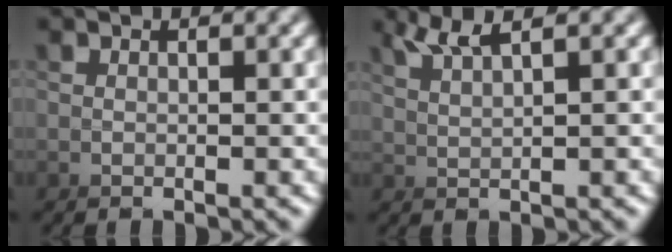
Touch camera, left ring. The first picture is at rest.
{"total": 2.8, "force": [1.6, -2.2, 0.4], "torque": [-0.031, 0.011, 0.029]}